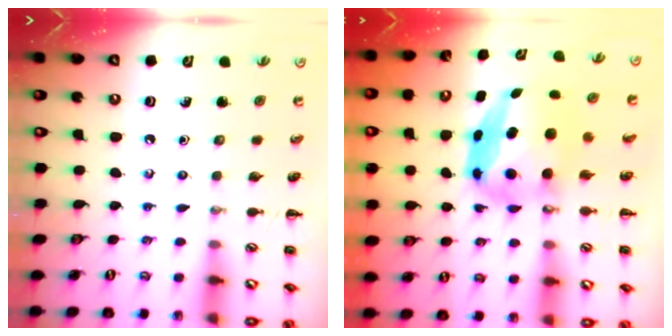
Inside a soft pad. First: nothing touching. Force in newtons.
{"total": 7.2, "press": 7.0, "slide": 1.6}